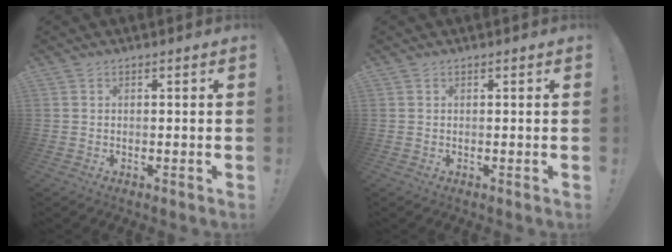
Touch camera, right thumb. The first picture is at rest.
{"total": 0.0}